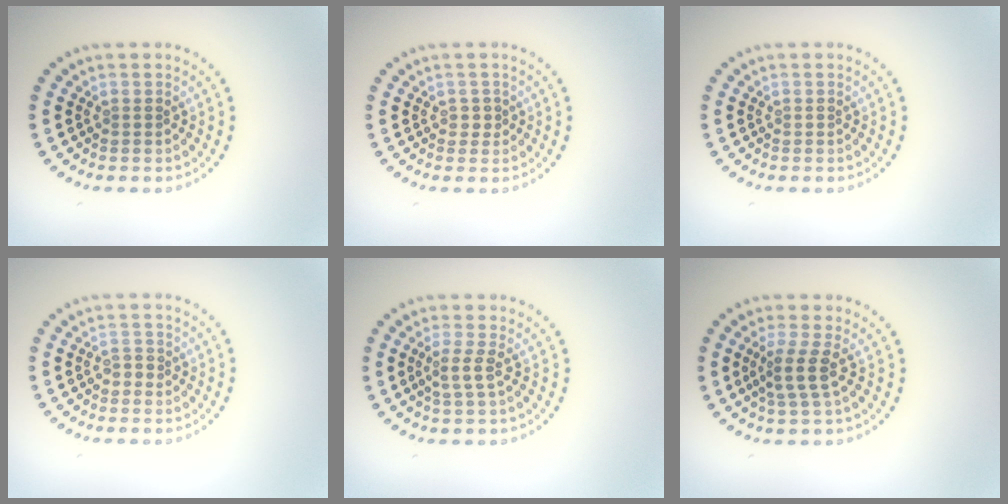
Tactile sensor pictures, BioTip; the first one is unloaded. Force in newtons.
{"total": 0.9, "press": 0.8, "slide": 0.4}
{"total": 0.0}
{"total": 1.0, "press": 0.8, "slide": 0.5}
{"total": 1.8, "press": 1.4, "slide": 1.1}
{"total": 2.5, "press": 2.0, "slide": 1.6}